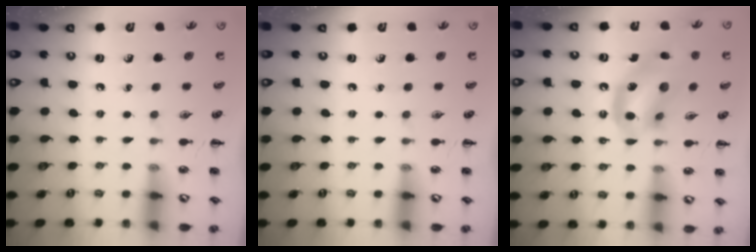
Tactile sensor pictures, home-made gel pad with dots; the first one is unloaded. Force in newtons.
{"total": 0.0}
{"total": 13.9, "press": 13.7, "slide": 2.5}